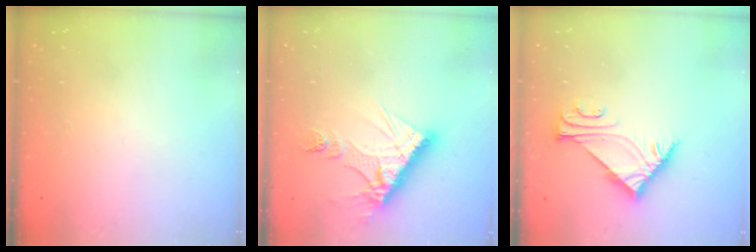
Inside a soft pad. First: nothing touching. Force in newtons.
{"total": 12.7, "press": 12.6, "slide": 1.1}
{"total": 5.7, "press": 5.6, "slide": 0.7}